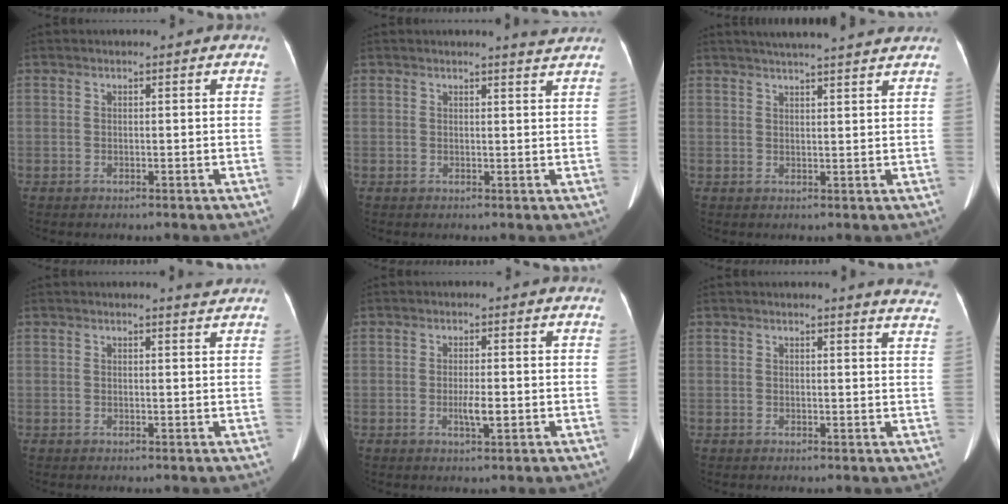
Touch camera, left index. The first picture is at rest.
{"total": 2.0, "force": [1.9, -0.6, 0.3], "torque": [-0.010, -0.014, 0.019]}
{"total": 11.4, "force": [10.2, 0.1, 5.1], "torque": [-0.075, 0.023, 0.127]}
{"total": 1.4, "force": [1.3, -0.4, 0.1], "torque": [-0.010, -0.013, 0.014]}
{"total": 2.7, "force": [-0.6, 0.5, 2.6], "torque": [-0.051, -0.002, -0.008]}
{"total": 7.0, "force": [6.9, 0.1, 1.4], "torque": [0.000, -0.046, 0.041]}